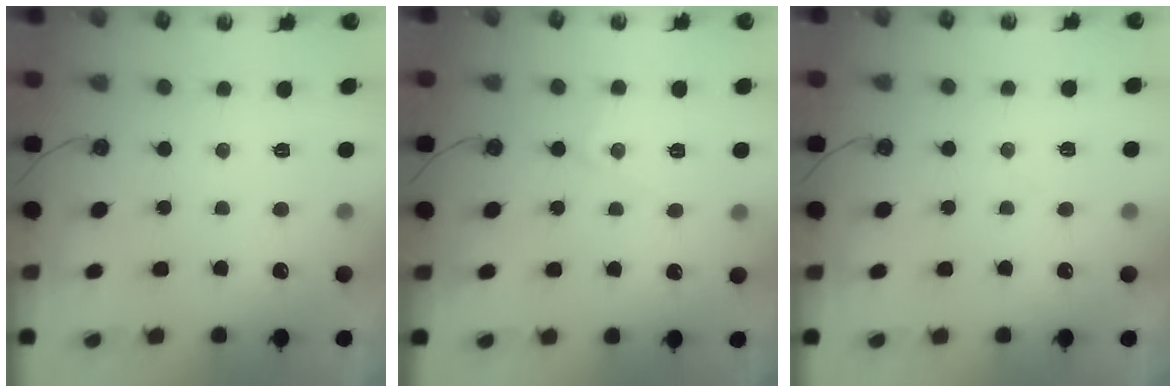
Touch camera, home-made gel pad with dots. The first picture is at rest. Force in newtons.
{"total": 5.7, "press": 5.7, "slide": 0.3}
{"total": 4.3, "press": 4.2, "slide": 0.7}